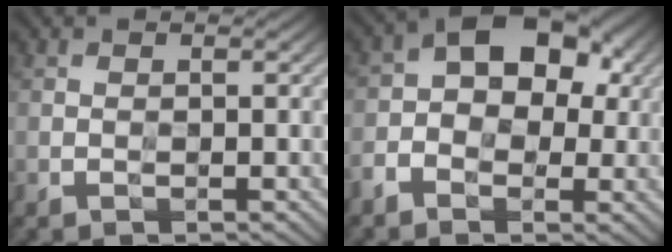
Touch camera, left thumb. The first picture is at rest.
{"total": 9.2, "force": [-0.7, 6.1, 6.8], "torque": [-0.104, 0.013, -0.028]}